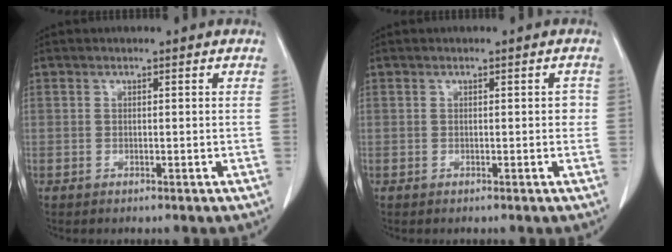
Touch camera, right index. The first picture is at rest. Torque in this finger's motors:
{"motor_torque": [0.13, -0.08, 0.08, 0.02]}